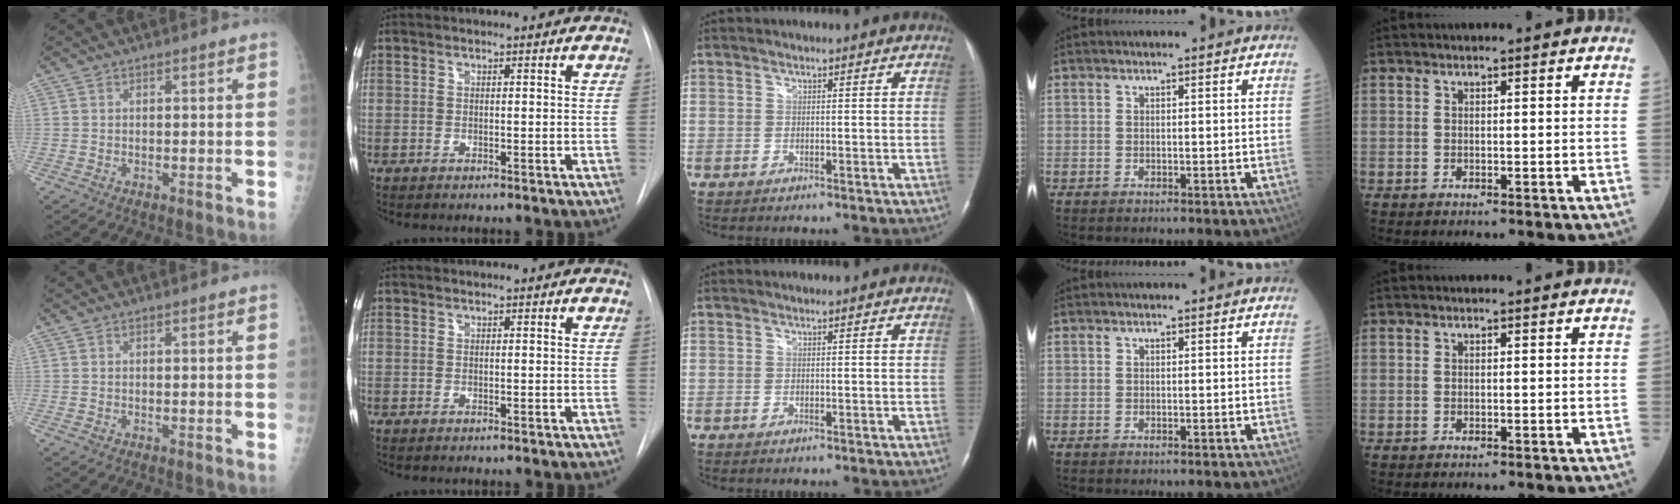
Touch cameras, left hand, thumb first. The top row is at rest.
{}